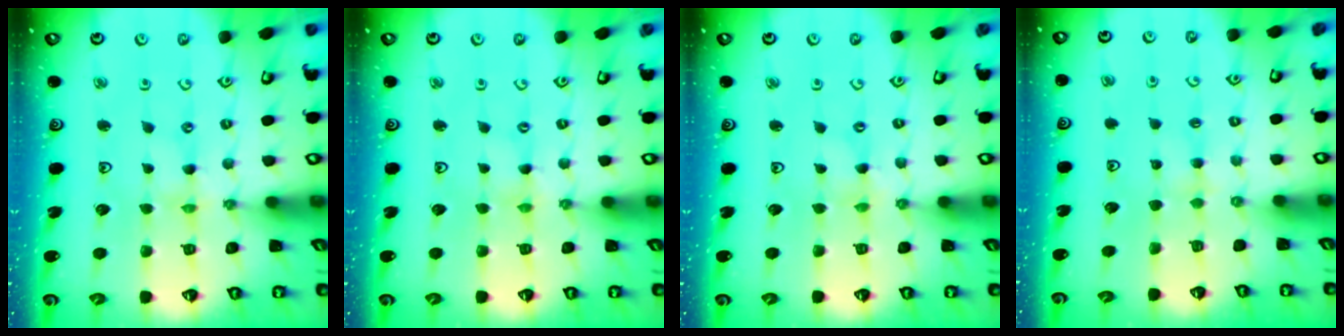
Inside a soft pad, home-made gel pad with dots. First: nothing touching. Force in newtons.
{"total": 0.0}
{"total": 0.0}
{"total": 1.6, "press": 1.5, "slide": 0.4}